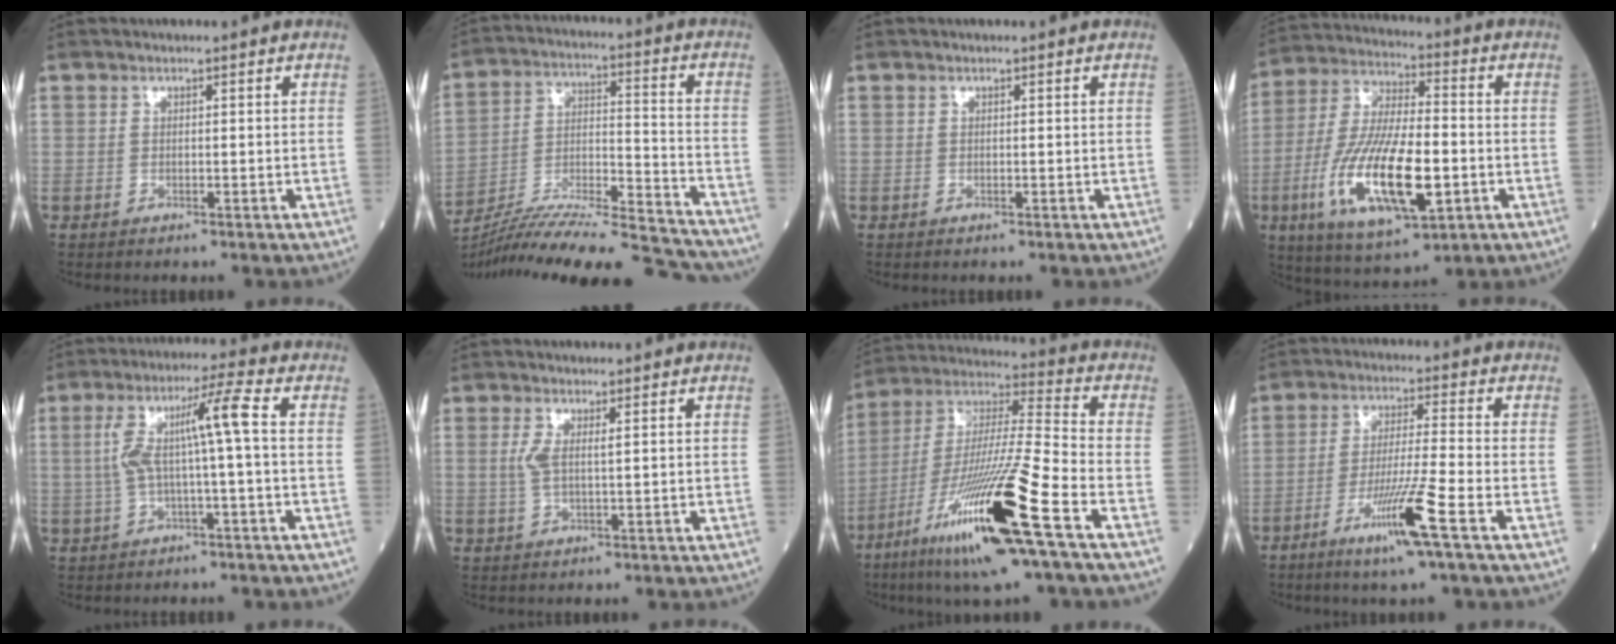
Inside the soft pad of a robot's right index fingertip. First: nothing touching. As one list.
[{"total": 28.4, "force": [-26.0, 2.2, 11.3], "torque": [-0.166, -0.021, -0.400]}, {"total": 0.0}, {"total": 18.2, "force": [-4.8, 5.1, 16.7], "torque": [-0.337, -0.016, -0.083]}, {"total": 8.1, "force": [0.4, -0.3, 8.1], "torque": [-0.161, 0.027, 0.008]}, {"total": 2.7, "force": [0.7, 0.4, 2.6], "torque": [-0.063, 0.002, 0.014]}, {"total": 21.6, "force": [-10.2, 0.2, 19.0], "torque": [-0.374, -0.046, -0.194]}, {"total": 9.5, "force": [-4.8, -1.3, 8.1], "torque": [-0.150, -0.020, -0.094]}]